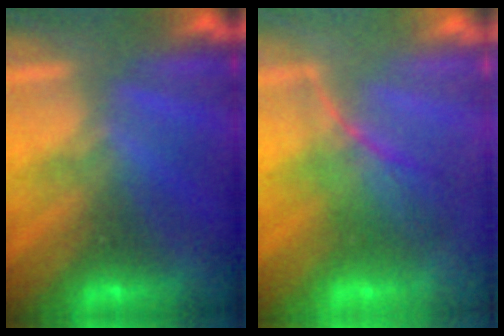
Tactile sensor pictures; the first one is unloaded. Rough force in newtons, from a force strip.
{"total": 2.3}